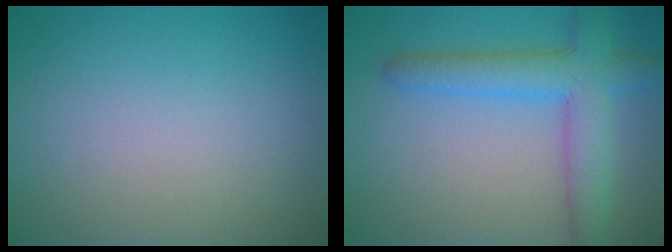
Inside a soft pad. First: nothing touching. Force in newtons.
{"total": 5.6, "press": 5.6, "slide": 0.2}